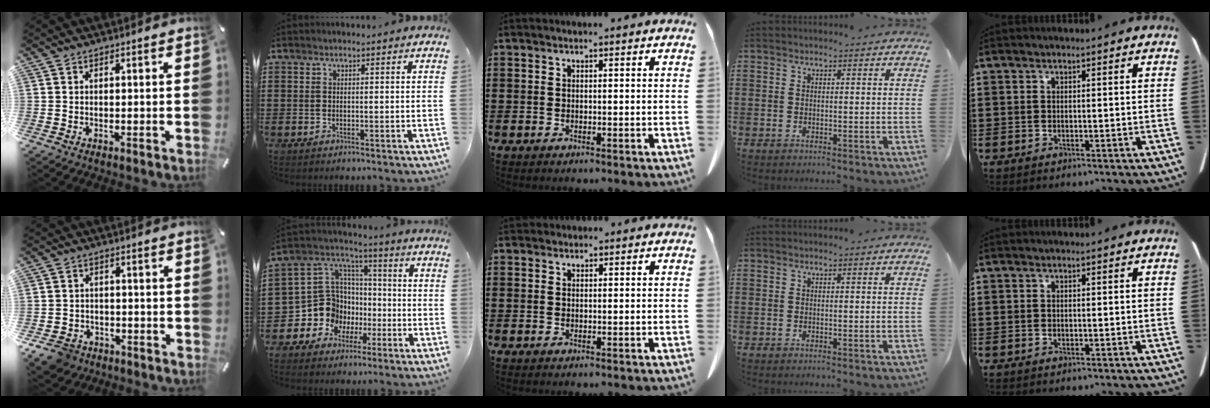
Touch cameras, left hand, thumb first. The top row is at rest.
{"thumb": {"total": 5.3, "force": [-3.4, 3.9, 1.5], "torque": [-0.046, 0.013, -0.068]}, "index": {"total": 10.4, "force": [-2.7, 9.7, 2.6], "torque": [-0.112, -0.008, -0.046]}, "middle": {"total": 0.8, "force": [0.7, 0.3, 0.0], "torque": [-0.003, 0.000, 0.015]}}